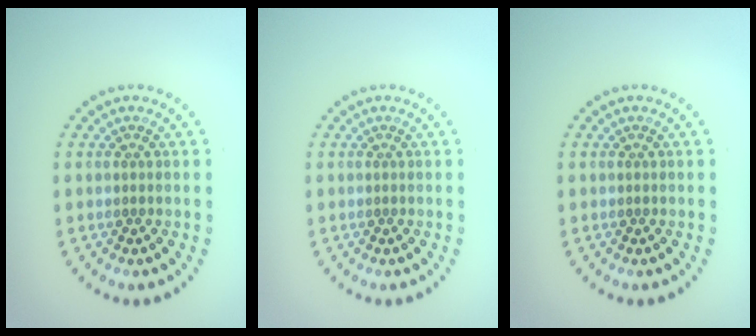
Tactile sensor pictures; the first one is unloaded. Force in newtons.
{"total": 0.0}
{"total": 0.0}